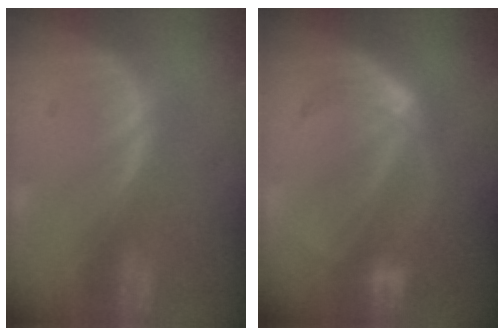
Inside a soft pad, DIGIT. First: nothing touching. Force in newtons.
{"total": 5.7, "press": 5.4, "slide": 1.9}